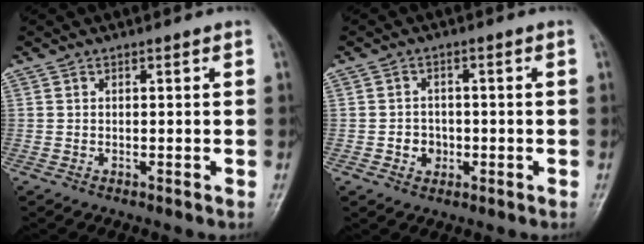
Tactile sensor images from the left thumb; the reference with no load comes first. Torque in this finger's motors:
{"motor_torque": [0.00, 0.02, 0.09, -0.05, 0.00]}